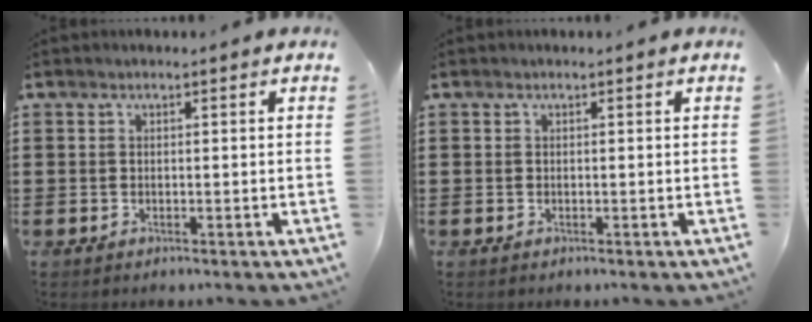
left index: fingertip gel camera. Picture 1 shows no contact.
{"total": 0.0}